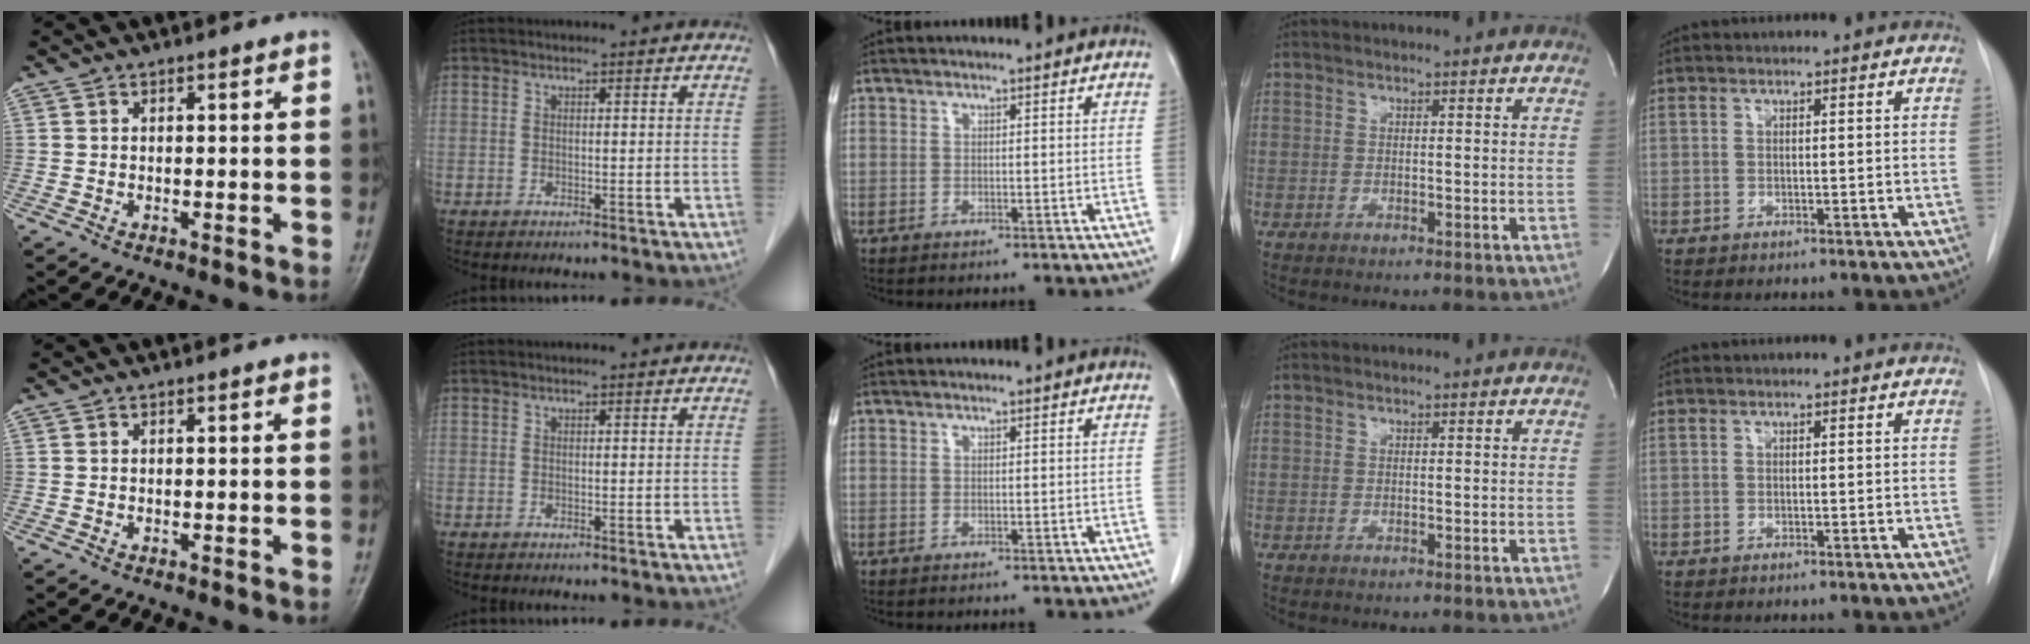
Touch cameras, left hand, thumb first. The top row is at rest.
{}